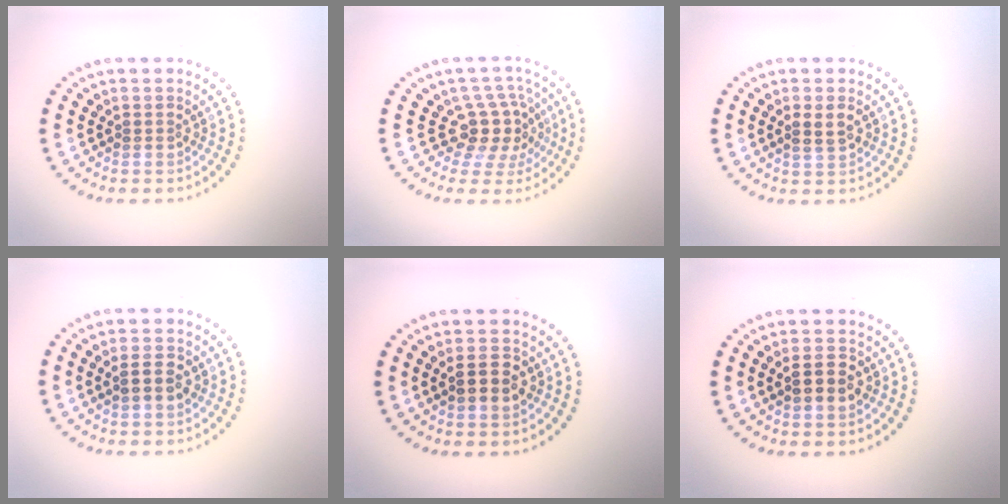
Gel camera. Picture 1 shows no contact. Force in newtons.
{"total": 3.8, "press": 2.8, "slide": 2.6}
{"total": 1.9, "press": 1.9, "slide": 0.2}
{"total": 2.2, "press": 2.2, "slide": 0.1}
{"total": 2.7, "press": 2.7, "slide": 0.2}
{"total": 2.7, "press": 2.7, "slide": 0.2}